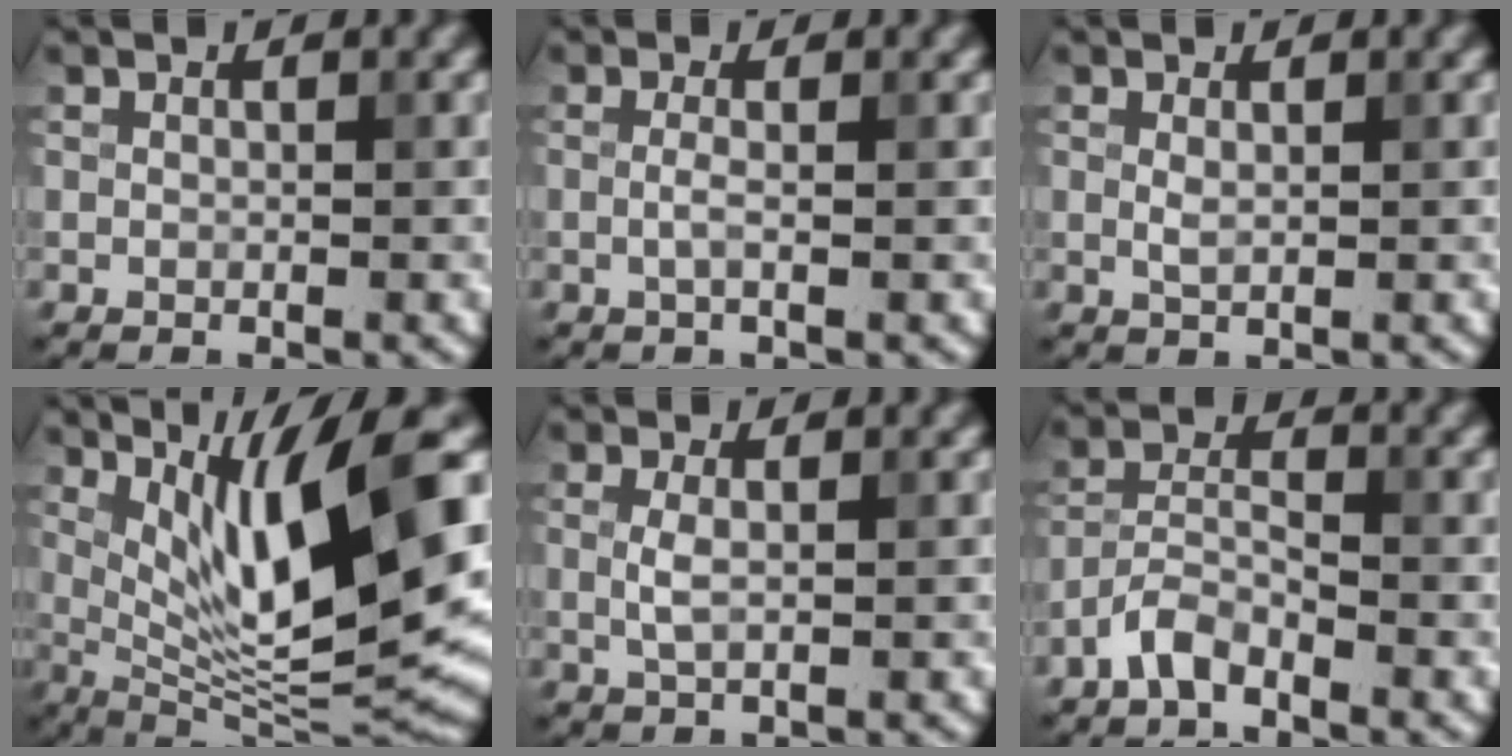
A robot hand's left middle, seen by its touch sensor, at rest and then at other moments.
{"total": 1.3, "force": [-0.1, 0.3, 1.3], "torque": [-0.026, -0.002, -0.004]}
{"total": 0.9, "force": [0.3, 0.3, 0.8], "torque": [-0.016, -0.001, 0.005]}
{"total": 13.3, "force": [3.5, 3.2, 12.4], "torque": [-0.192, -0.005, 0.071]}
{"total": 1.5, "force": [0.2, 0.5, 1.4], "torque": [-0.033, 0.001, 0.004]}
{"total": 2.9, "force": [-2.2, 0.9, 1.7], "torque": [-0.035, 0.010, -0.051]}